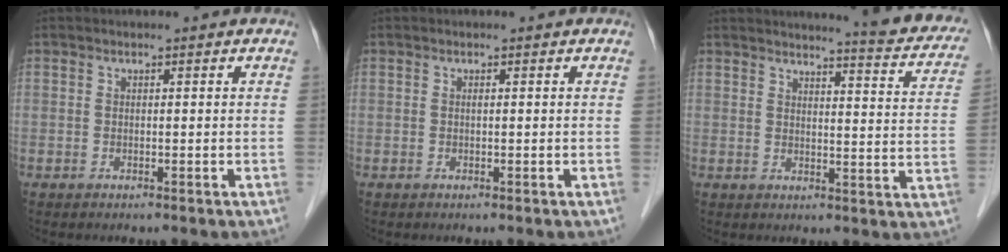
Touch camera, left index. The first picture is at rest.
{"total": 0.0}
{"total": 13.6, "force": [12.4, 1.1, 5.5], "torque": [-0.056, -0.049, 0.122]}